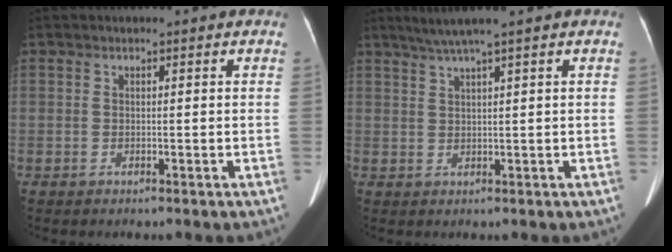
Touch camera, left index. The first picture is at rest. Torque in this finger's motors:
{"motor_torque": [-0.07, -0.06, 0.00, 0.06]}